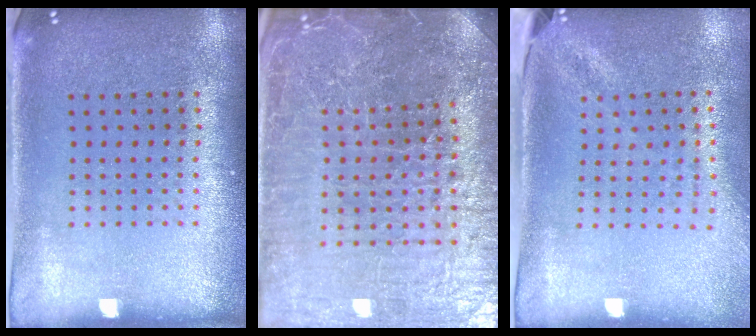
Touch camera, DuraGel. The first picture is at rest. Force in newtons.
{"total": 5.1, "press": 4.8, "slide": 1.5}
{"total": 1.8, "press": 1.4, "slide": 1.2}